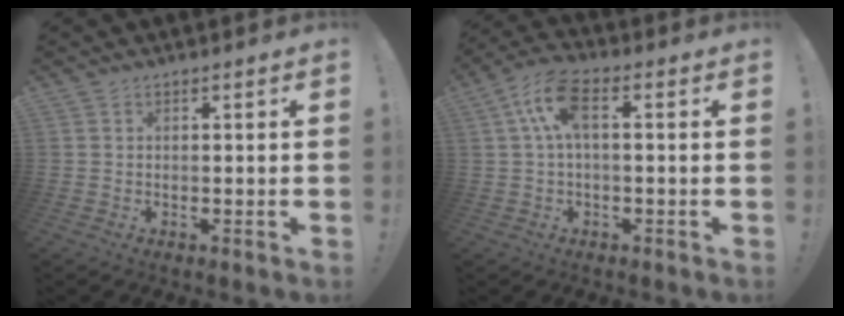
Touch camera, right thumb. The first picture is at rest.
{"total": 9.2, "force": [1.6, 3.6, 8.3], "torque": [-0.162, 0.001, 0.032]}